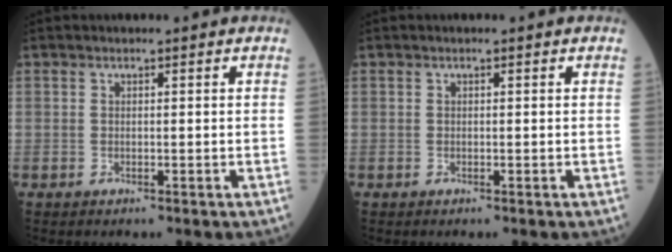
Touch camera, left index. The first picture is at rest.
{"total": 0.0}